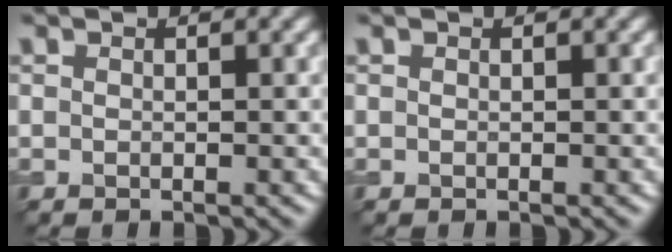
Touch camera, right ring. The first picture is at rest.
{"total": 0.0}